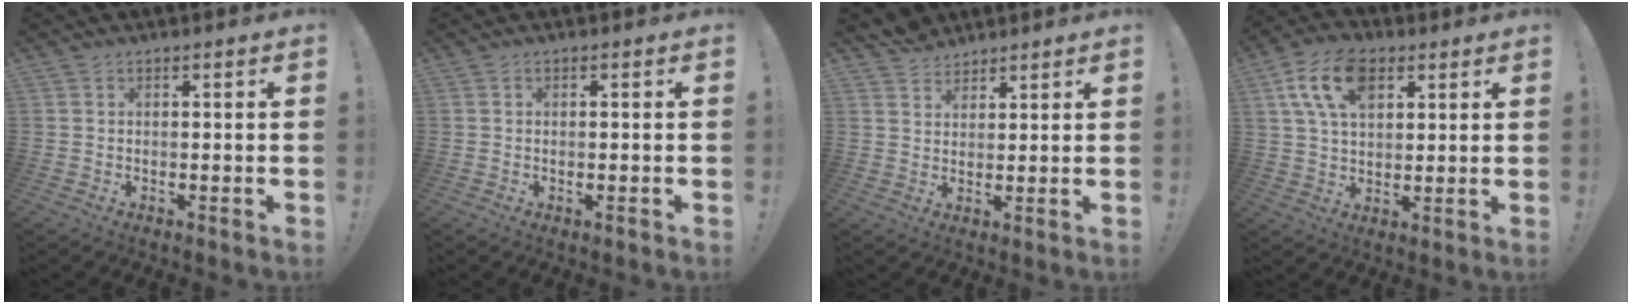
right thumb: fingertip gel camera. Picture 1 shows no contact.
{"total": 1.2, "force": [-0.3, -0.2, 1.2], "torque": [-0.014, -0.003, -0.007]}
{"total": 5.2, "force": [4.5, 2.6, 0.4], "torque": [-0.009, -0.030, 0.086]}
{"total": 14.4, "force": [6.2, 8.9, 9.5], "torque": [-0.165, -0.008, 0.116]}